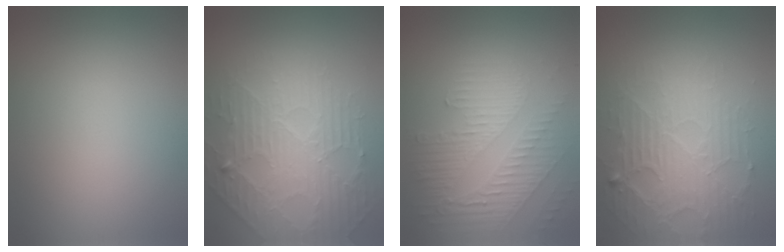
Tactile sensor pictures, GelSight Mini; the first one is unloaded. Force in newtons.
{"total": 4.2, "press": 4.2, "slide": 0.3}
{"total": 5.6, "press": 3.2, "slide": 4.5}
{"total": 4.5, "press": 4.0, "slide": 2.1}